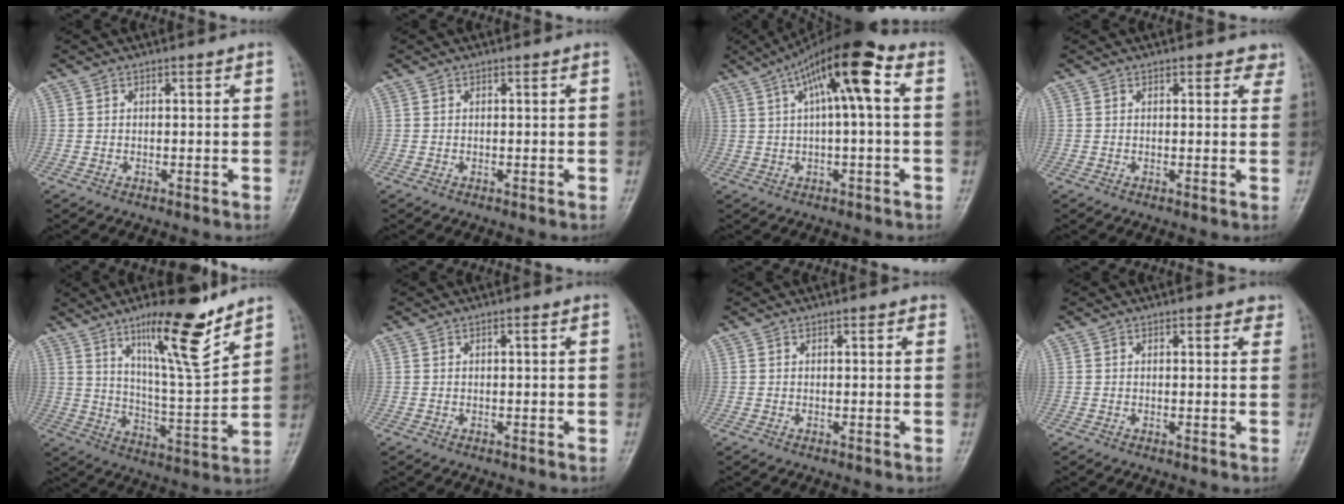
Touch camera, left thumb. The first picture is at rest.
{"total": 0.0}
{"total": 12.9, "force": [3.6, 3.1, 12.0], "torque": [-0.206, 0.037, 0.050]}
{"total": 2.7, "force": [2.0, 1.5, 1.0], "torque": [0.017, -0.007, 0.015]}
{"total": 16.3, "force": [10.8, 2.8, 11.9], "torque": [-0.174, -0.074, 0.185]}
{"total": 0.6, "force": [0.2, 0.1, 0.6], "torque": [-0.011, 0.001, 0.002]}
{"total": 1.0, "force": [0.6, 0.5, 0.6], "torque": [-0.006, -0.001, 0.005]}
{"total": 2.0, "force": [1.3, 1.0, 1.1], "torque": [0.002, -0.004, 0.010]}